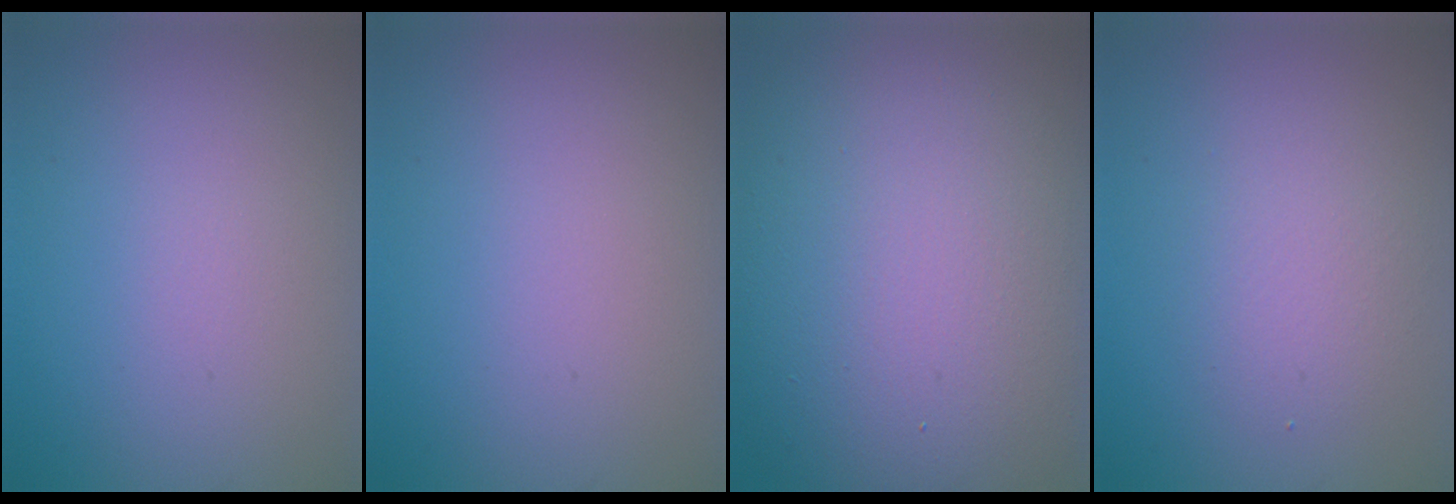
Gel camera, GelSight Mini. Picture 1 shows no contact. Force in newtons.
{"total": 0.0}
{"total": 17.3, "press": 17.3, "slide": 1.4}
{"total": 2.3, "press": 2.3, "slide": 0.0}